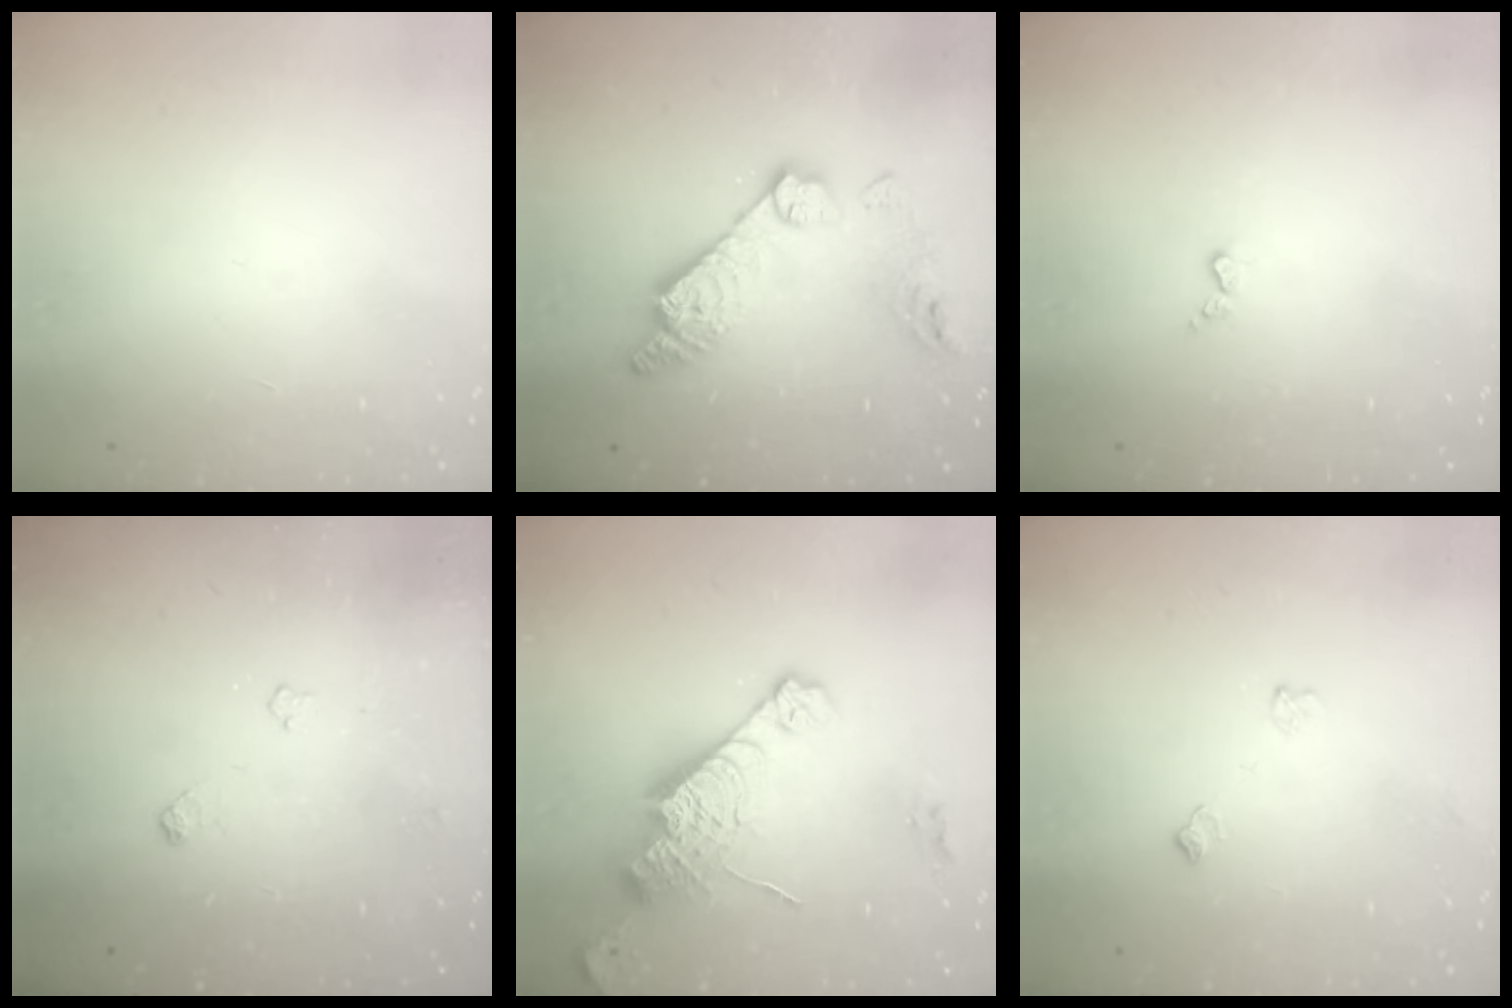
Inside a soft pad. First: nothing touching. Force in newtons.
{"total": 15.6, "press": 15.5, "slide": 1.2}
{"total": 3.0, "press": 2.9, "slide": 0.5}
{"total": 4.4, "press": 4.3, "slide": 0.8}
{"total": 15.6, "press": 15.5, "slide": 1.3}
{"total": 5.1, "press": 5.0, "slide": 0.7}